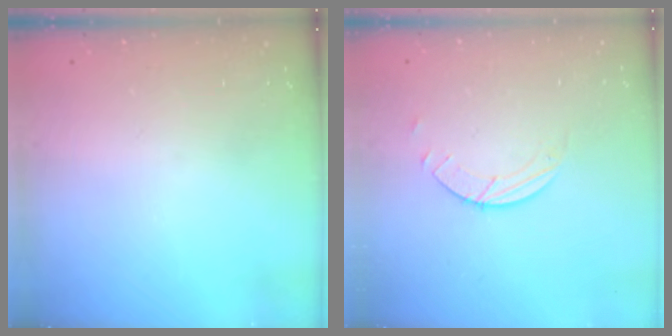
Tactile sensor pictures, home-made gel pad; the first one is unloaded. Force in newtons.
{"total": 2.0, "press": 2.0, "slide": 0.2}